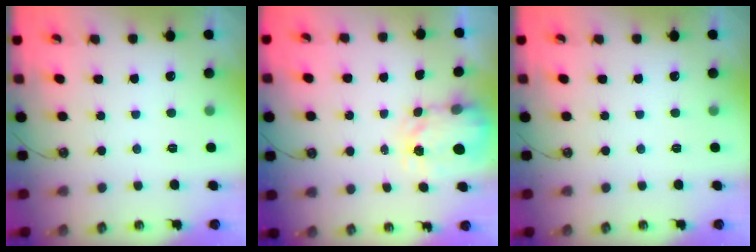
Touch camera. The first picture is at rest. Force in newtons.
{"total": 3.6, "press": 3.5, "slide": 0.4}
{"total": 0.0}